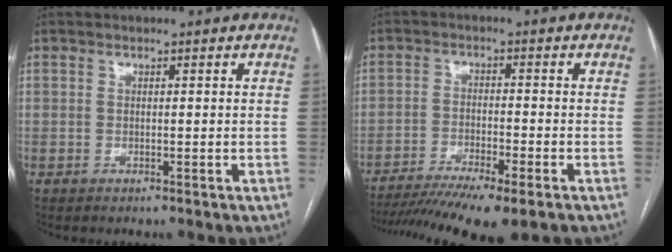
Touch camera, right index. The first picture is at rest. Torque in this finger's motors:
{"motor_torque": [1.18, -0.96, 0.53, 0.12]}